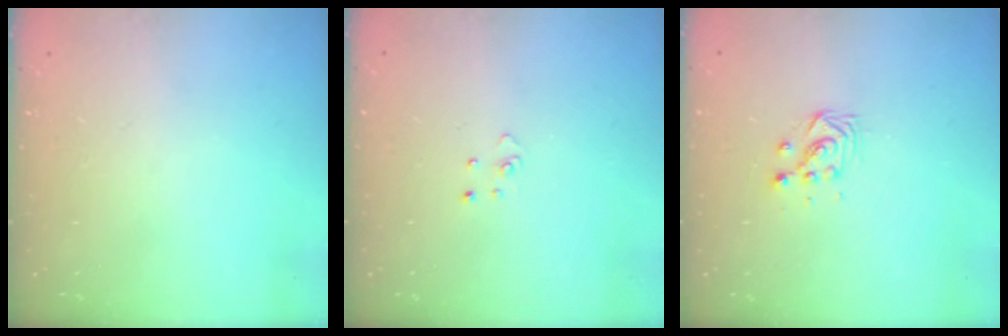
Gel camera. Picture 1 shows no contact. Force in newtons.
{"total": 2.7, "press": 2.7, "slide": 0.3}
{"total": 3.5, "press": 3.5, "slide": 0.4}